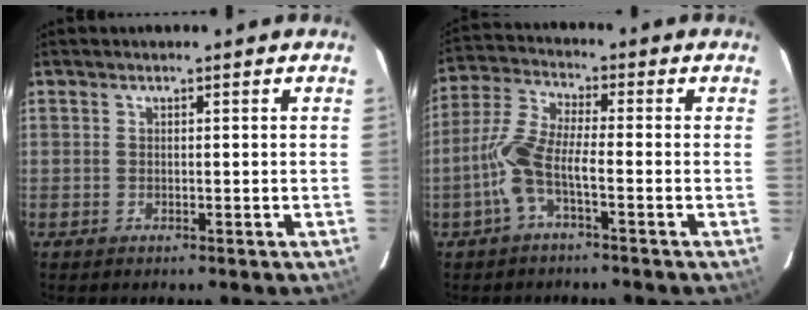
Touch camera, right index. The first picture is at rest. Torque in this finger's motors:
{"motor_torque": [0.98, -0.62, 0.69, 0.20]}